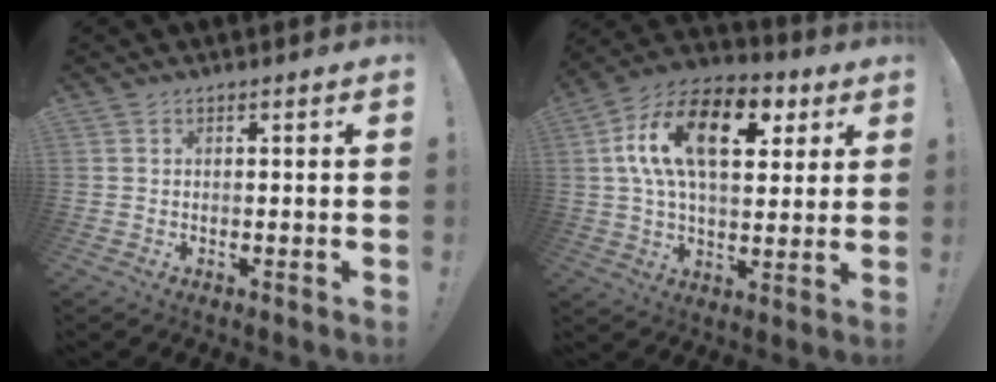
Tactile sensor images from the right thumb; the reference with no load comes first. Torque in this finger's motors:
{"motor_torque": [2.48, 2.54, 1.06, -0.45, 0.59]}